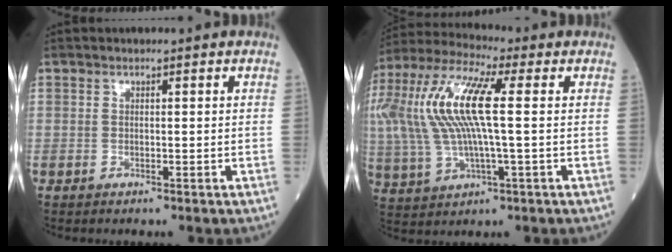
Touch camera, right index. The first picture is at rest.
{"total": 19.0, "force": [2.9, 5.0, 18.1], "torque": [-0.421, 0.023, 0.052]}